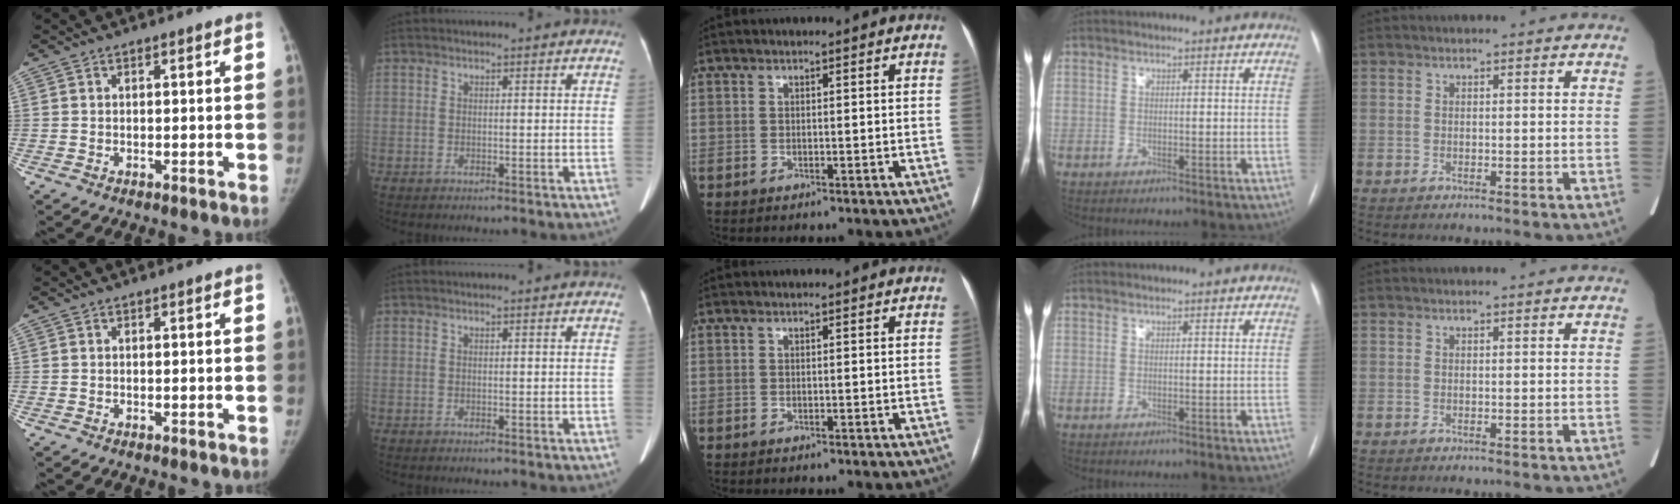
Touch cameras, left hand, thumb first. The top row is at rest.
{}